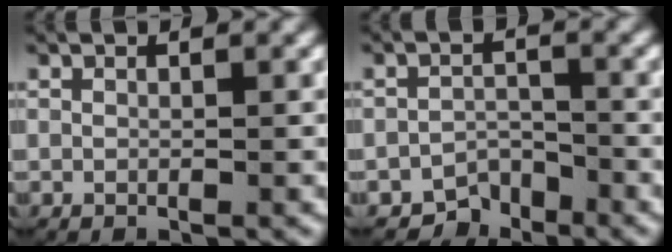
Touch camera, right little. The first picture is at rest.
{"total": 4.0, "force": [-3.3, 2.2, 0.5], "torque": [0.002, -0.013, -0.059]}